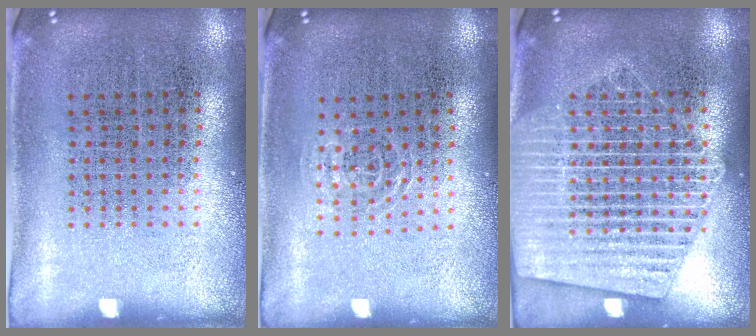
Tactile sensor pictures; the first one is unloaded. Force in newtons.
{"total": 0.9, "press": 0.6, "slide": 0.7}
{"total": 2.7, "press": 2.7, "slide": 0.4}